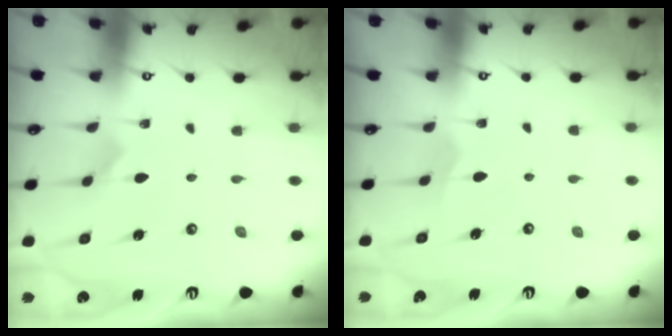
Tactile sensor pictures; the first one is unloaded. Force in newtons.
{"total": 3.3, "press": 3.2, "slide": 0.4}